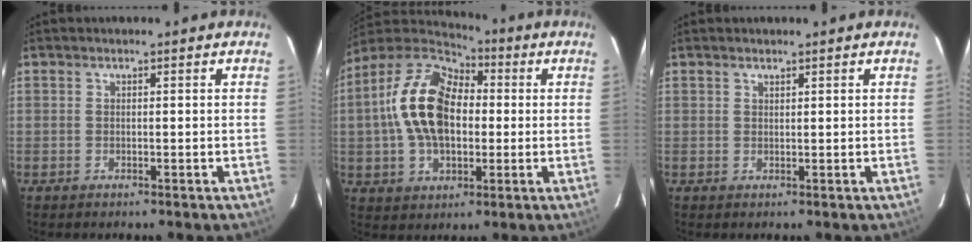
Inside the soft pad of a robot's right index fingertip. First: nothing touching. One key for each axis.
{"total": 18.6, "fx": 0.8, "fy": 11.7, "fz": 14.4, "tx": -0.294, "ty": 0.024, "tz": 0.009}
{"total": 0.6, "fx": 0.5, "fy": -0.1, "fz": -0.3, "tx": 0.006, "ty": 0.001, "tz": 0.010}